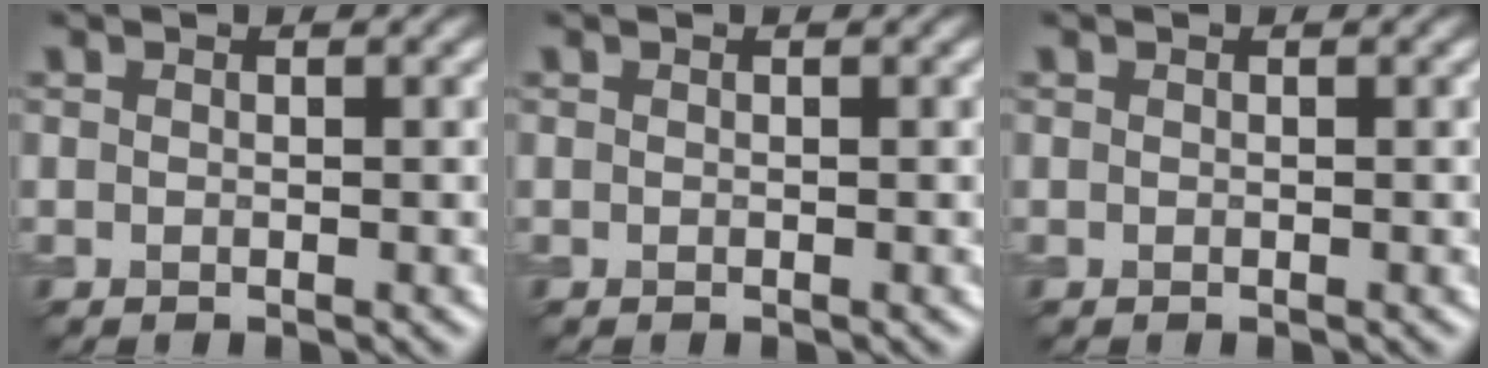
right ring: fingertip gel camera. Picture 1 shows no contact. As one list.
[{"total": 0.0}, {"total": 0.0}]